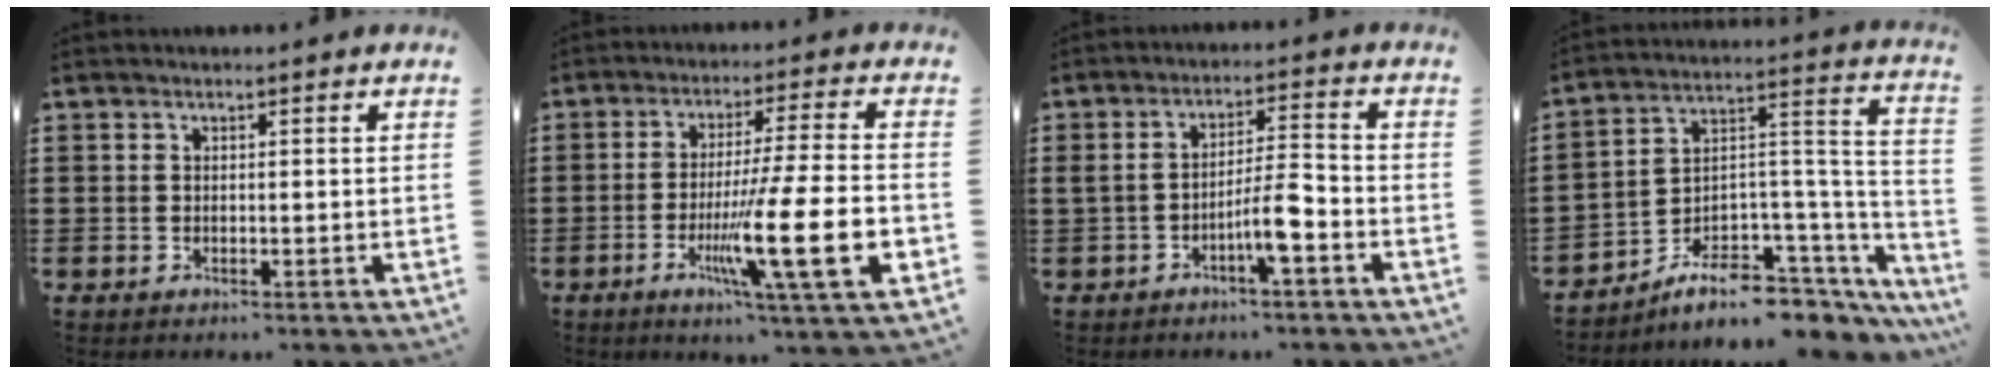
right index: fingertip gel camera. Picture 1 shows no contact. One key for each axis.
{"total": 16.3, "fx": -5.0, "fy": 1.8, "fz": 15.4, "tx": -0.267, "ty": -0.016, "tz": -0.081}
{"total": 6.2, "fx": -2.9, "fy": 1.2, "fz": 5.3, "tx": -0.096, "ty": 0.005, "tz": -0.055}
{"total": 7.4, "fx": -5.4, "fy": 3.8, "fz": 3.4, "tx": -0.061, "ty": 0.006, "tz": -0.095}